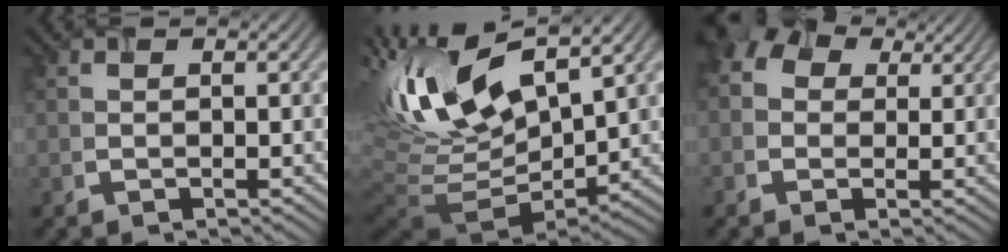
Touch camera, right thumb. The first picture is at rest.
{"total": 17.4, "force": [4.6, 8.5, 14.4], "torque": [-0.286, 0.004, 0.114]}
{"total": 6.3, "force": [2.4, 4.7, 3.5], "torque": [-0.082, 0.018, 0.041]}